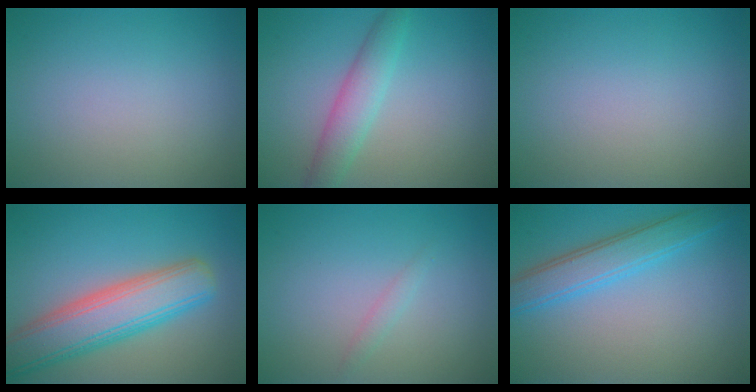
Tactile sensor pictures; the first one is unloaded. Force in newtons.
{"total": 3.2, "press": 3.2, "slide": 0.1}
{"total": 0.0}
{"total": 7.7, "press": 7.7, "slide": 0.6}
{"total": 0.8, "press": 0.8, "slide": 0.0}
{"total": 4.0, "press": 4.0, "slide": 0.1}